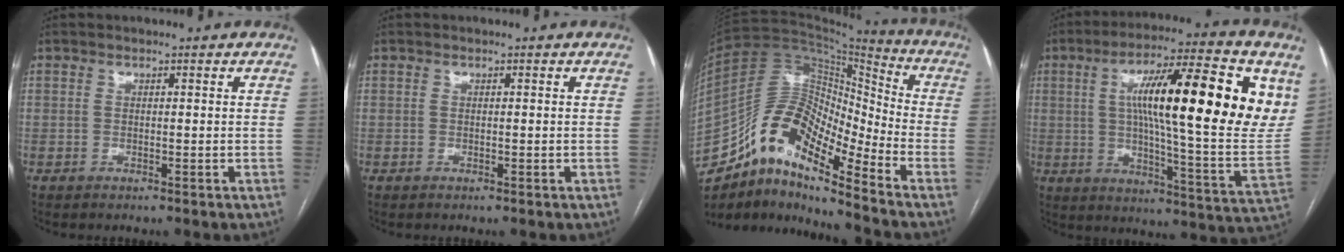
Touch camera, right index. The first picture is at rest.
{"total": 0.0}
{"total": 15.1, "force": [-11.1, 4.1, 9.5], "torque": [-0.164, 0.055, -0.195]}
{"total": 25.0, "force": [7.9, 3.4, 23.5], "torque": [-0.324, 0.019, 0.111]}